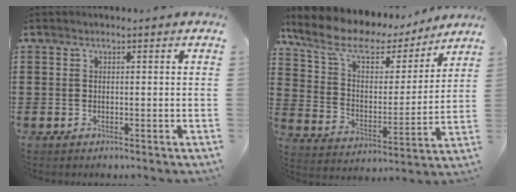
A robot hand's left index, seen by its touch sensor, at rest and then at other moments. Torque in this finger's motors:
{"motor_torque": [2.14, 0.00, 0.90, 0.21]}